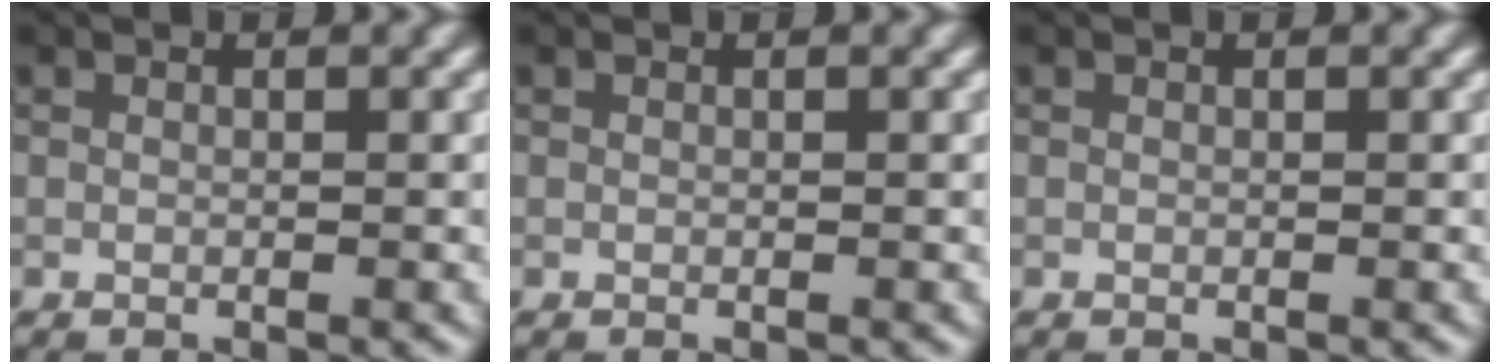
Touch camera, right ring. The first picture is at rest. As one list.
[{"total": 0.0}, {"total": 0.0}]